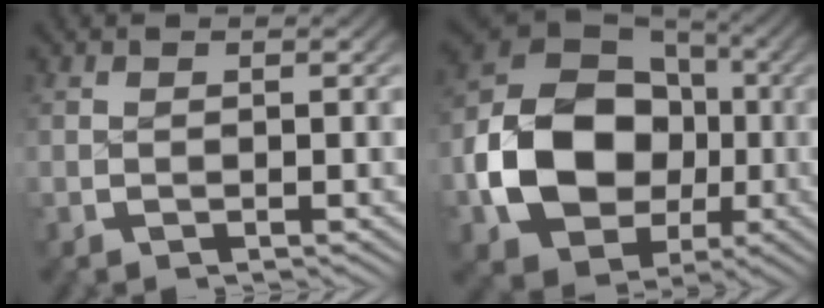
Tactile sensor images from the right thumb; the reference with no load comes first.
{"total": 16.0, "force": [-1.7, 12.0, 10.4], "torque": [-0.247, -0.051, -0.012]}